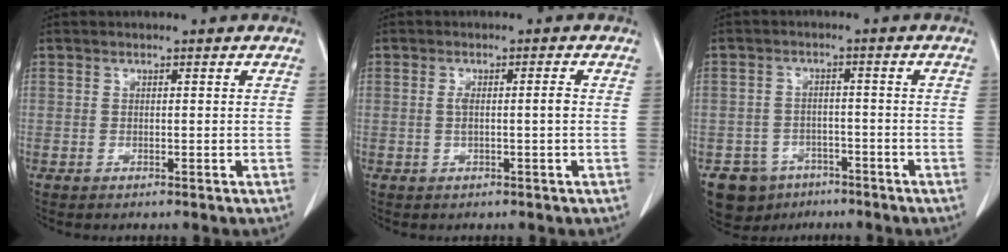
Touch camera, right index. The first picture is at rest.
{"total": 2.3, "force": [0.0, 0.0, 2.3], "torque": [-0.042, 0.004, 0.004]}
{"total": 6.8, "force": [-4.3, 5.1, 0.8], "torque": [-0.013, 0.010, -0.062]}